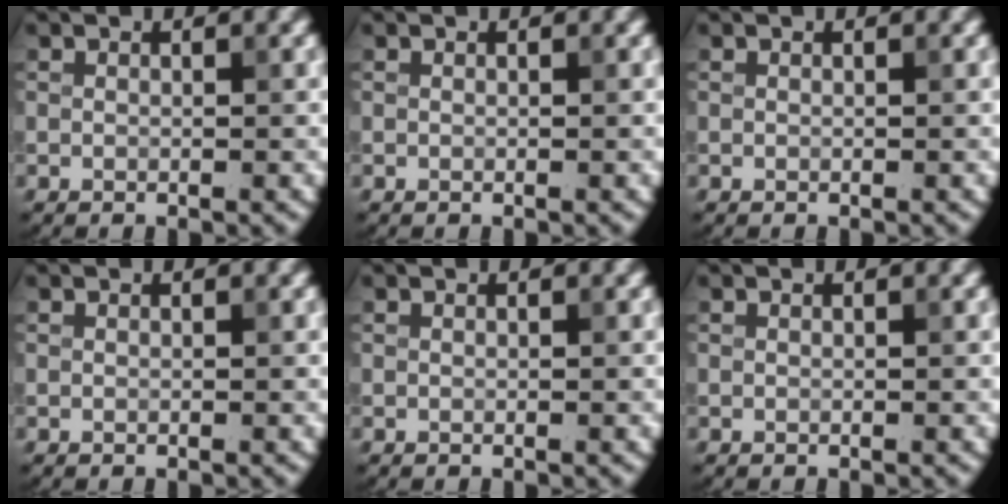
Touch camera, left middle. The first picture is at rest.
{"total": 0.0}
{"total": 0.0}
{"total": 0.0}
{"total": 0.0}
{"total": 0.0}